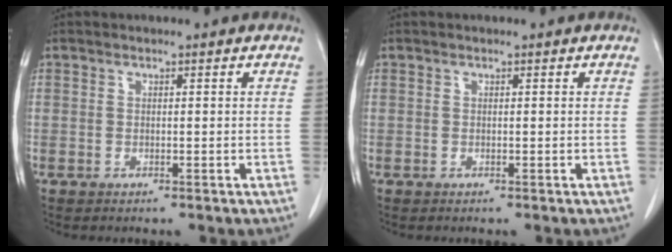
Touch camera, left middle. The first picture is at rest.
{"total": 0.0}